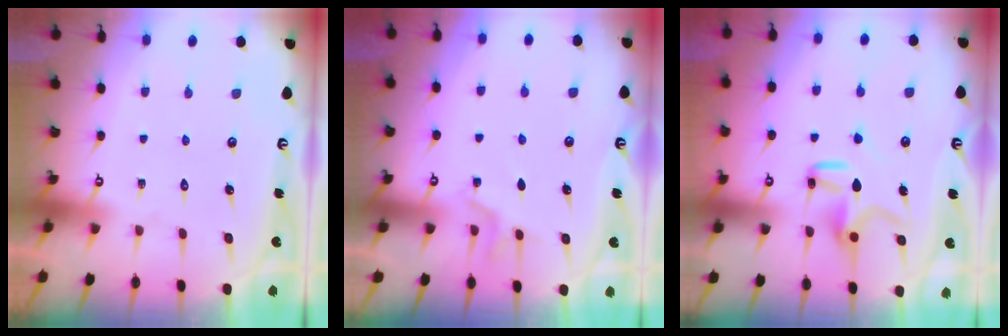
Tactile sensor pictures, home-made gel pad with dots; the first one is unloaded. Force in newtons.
{"total": 5.7, "press": 5.2, "slide": 2.3}
{"total": 10.1, "press": 10.1, "slide": 0.3}